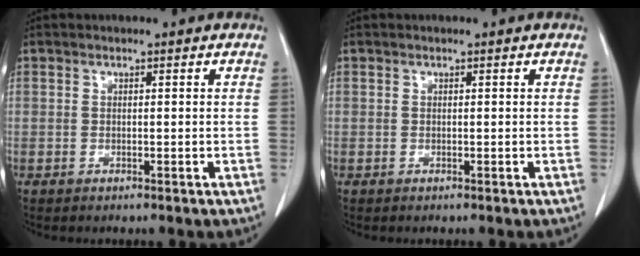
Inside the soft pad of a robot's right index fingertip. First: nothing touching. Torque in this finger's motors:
{"motor_torque": [0.00, 0.00, 0.00, 0.00]}